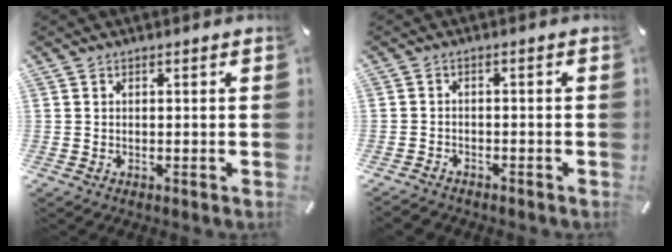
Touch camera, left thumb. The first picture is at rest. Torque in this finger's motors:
{"motor_torque": [-0.23, 0.30, 0.02, 0.08, 0.00]}